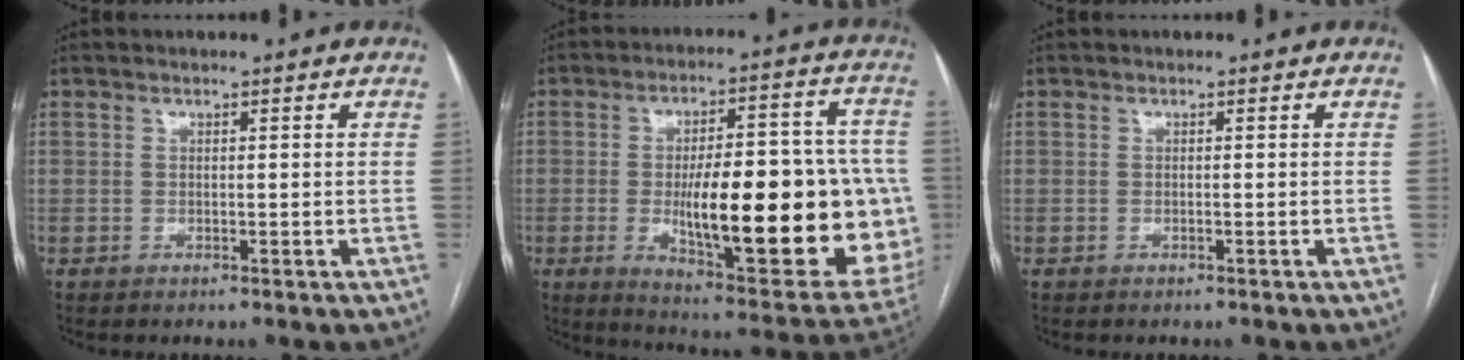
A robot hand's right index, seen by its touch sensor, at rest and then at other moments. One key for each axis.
{"total": 28.9, "fx": -3.8, "fy": 7.8, "fz": 27.6, "tx": -0.316, "ty": 0.004, "tz": -0.035}
{"total": 0.0}